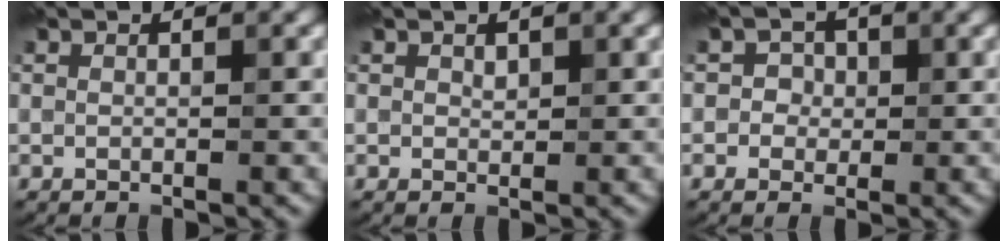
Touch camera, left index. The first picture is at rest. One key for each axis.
{"total": 0.7, "fx": 0.5, "fy": 0.6, "fz": 0.1, "tx": -0.001, "ty": 0.005, "tz": 0.007}
{"total": 2.2, "fx": 0.1, "fy": 2.1, "fz": 0.5, "tx": 0.014, "ty": 0.011, "tz": -0.019}